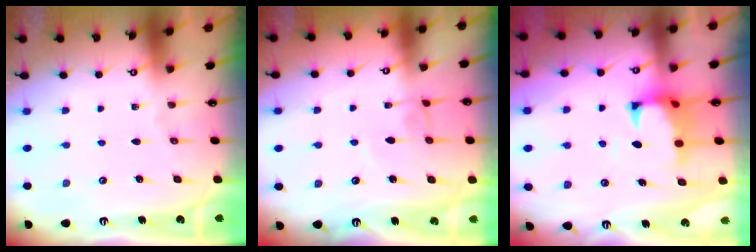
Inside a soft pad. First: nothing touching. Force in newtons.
{"total": 2.8, "press": 2.8, "slide": 0.1}
{"total": 1.8, "press": 1.4, "slide": 1.1}